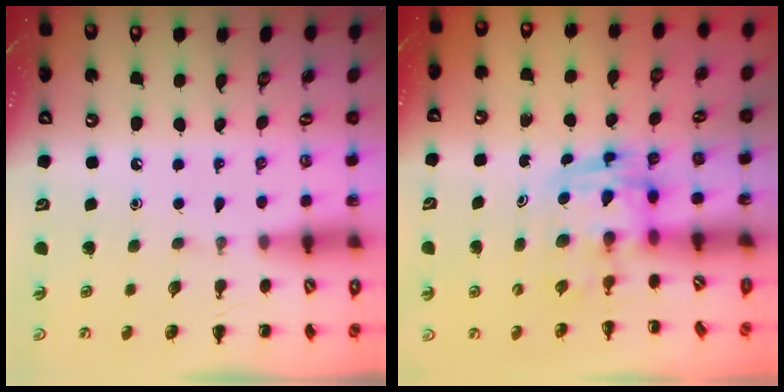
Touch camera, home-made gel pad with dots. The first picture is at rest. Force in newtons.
{"total": 3.0, "press": 3.0, "slide": 0.5}